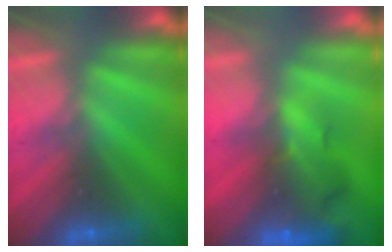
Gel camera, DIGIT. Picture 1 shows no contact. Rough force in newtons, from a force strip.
{"total": 7.3}